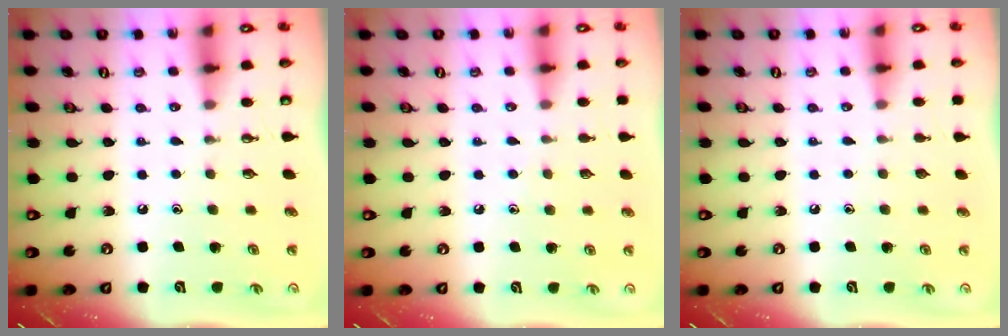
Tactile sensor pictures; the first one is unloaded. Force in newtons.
{"total": 3.7, "press": 3.7, "slide": 0.4}
{"total": 0.0}